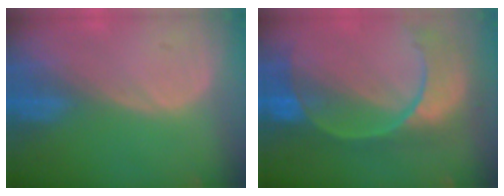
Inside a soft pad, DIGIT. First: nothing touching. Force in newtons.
{"total": 11.2, "press": 9.3, "slide": 6.1}